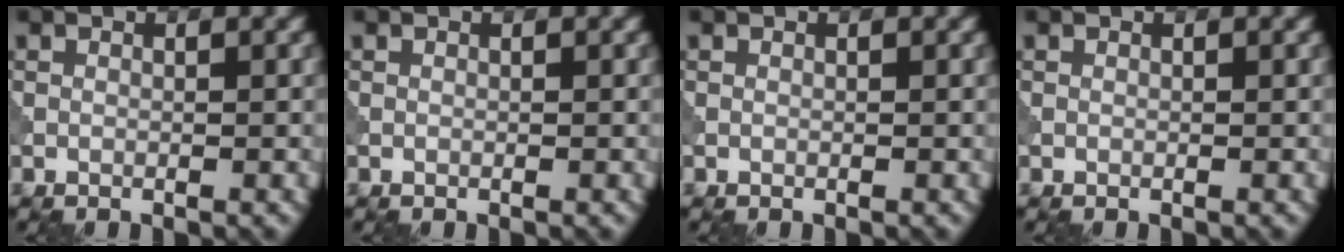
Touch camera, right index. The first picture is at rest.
{"total": 0.0}
{"total": 0.0}
{"total": 0.0}